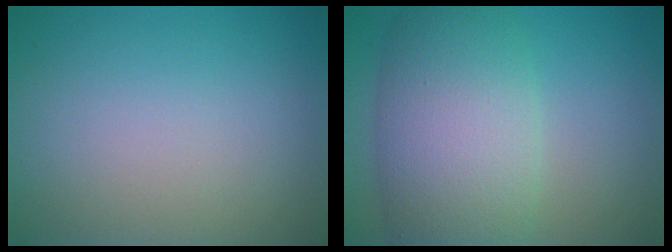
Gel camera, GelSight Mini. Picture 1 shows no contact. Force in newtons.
{"total": 9.5, "press": 9.4, "slide": 0.3}